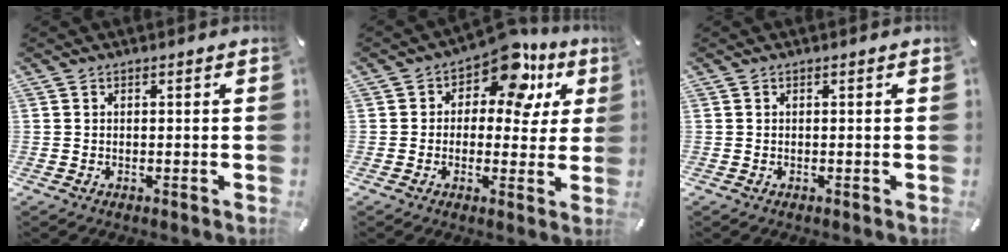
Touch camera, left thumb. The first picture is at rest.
{"total": 11.6, "force": [6.4, 6.7, 6.9], "torque": [-0.102, -0.038, 0.112]}
{"total": 0.0}